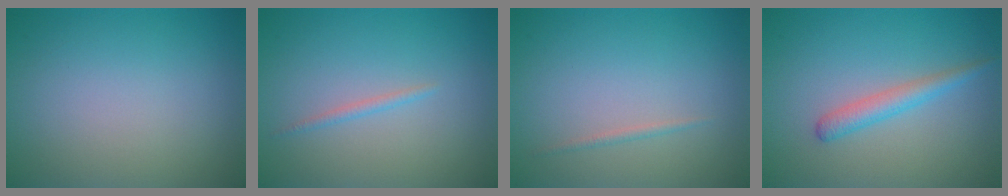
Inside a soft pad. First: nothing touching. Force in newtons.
{"total": 0.8, "press": 0.8, "slide": 0.0}
{"total": 0.6, "press": 0.6, "slide": 0.1}
{"total": 2.1, "press": 2.1, "slide": 0.0}